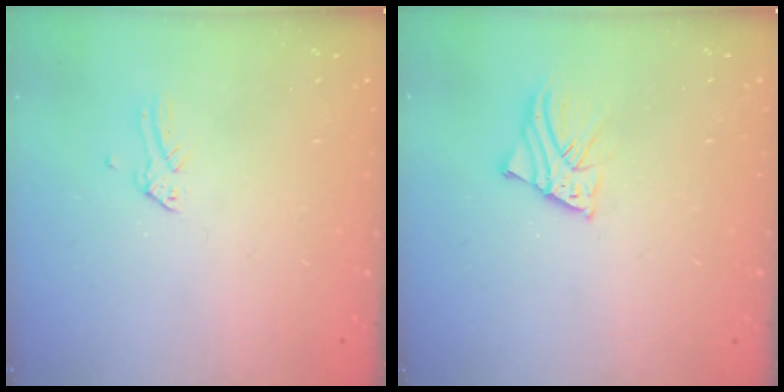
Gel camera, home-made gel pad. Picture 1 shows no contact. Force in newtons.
{"total": 2.2, "press": 2.2, "slide": 0.1}